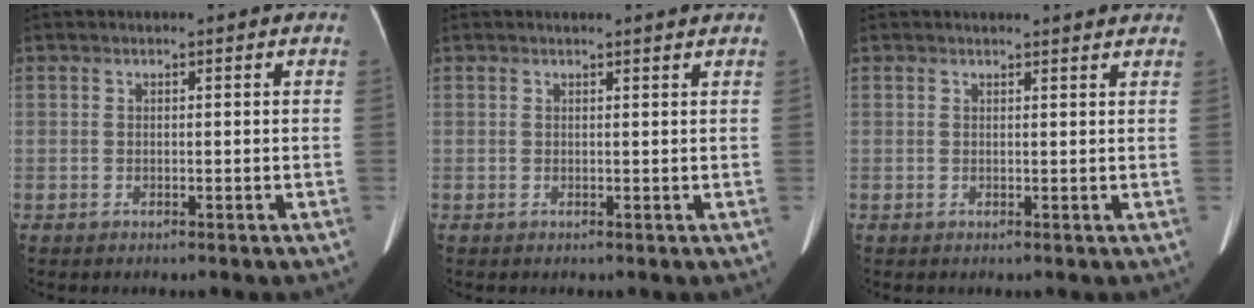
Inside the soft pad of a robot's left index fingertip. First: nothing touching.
{"total": 1.5, "force": [1.4, -0.4, 0.3], "torque": [-0.015, -0.004, 0.015]}
{"total": 4.0, "force": [3.9, 0.3, 1.0], "torque": [-0.018, 0.007, 0.035]}